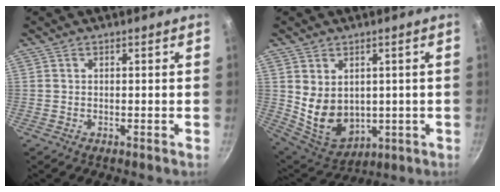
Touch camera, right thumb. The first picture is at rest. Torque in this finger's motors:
{"motor_torque": [-0.82, 0.88, 0.93, 0.57, 0.34]}